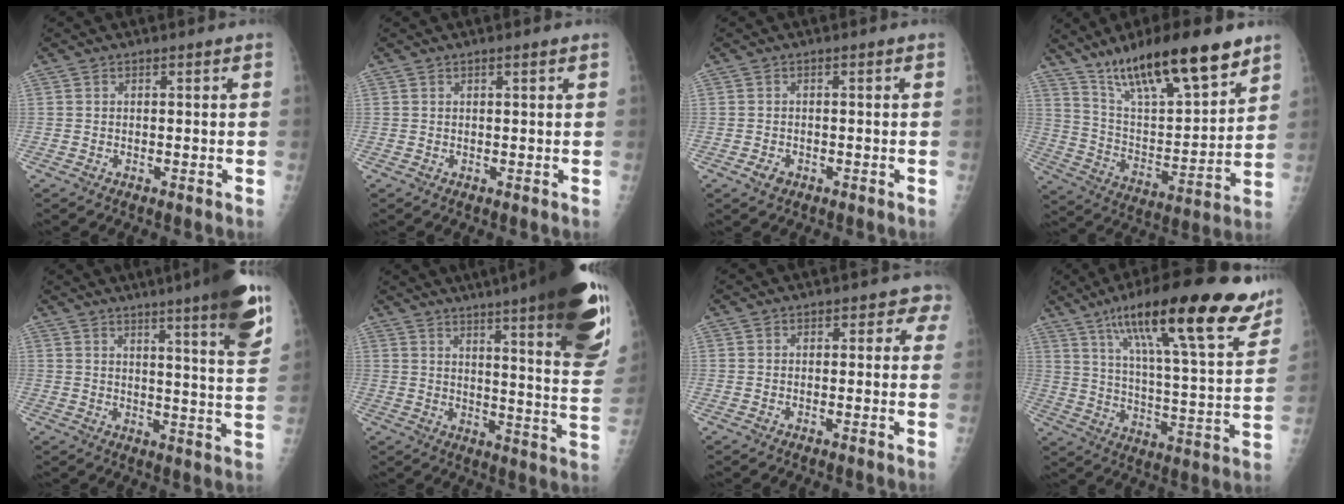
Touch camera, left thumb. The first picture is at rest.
{"total": 0.9, "force": [0.5, 0.1, 0.8], "torque": [-0.012, 0.001, 0.008]}
{"total": 1.7, "force": [-1.0, 1.2, 0.7], "torque": [-0.010, 0.002, -0.015]}
{"total": 22.3, "force": [15.4, 5.9, 15.0], "torque": [-0.226, -0.059, 0.267]}
{"total": 14.9, "force": [8.8, 1.2, 11.9], "torque": [-0.147, -0.043, 0.110]}
{"total": 27.9, "force": [17.4, 4.2, 21.4], "torque": [-0.229, -0.068, 0.226]}
{"total": 2.4, "force": [1.1, 1.7, 1.2], "torque": [0.020, 0.001, -0.001]}
{"total": 26.0, "force": [16.4, 5.6, 19.4], "torque": [-0.279, -0.043, 0.255]}